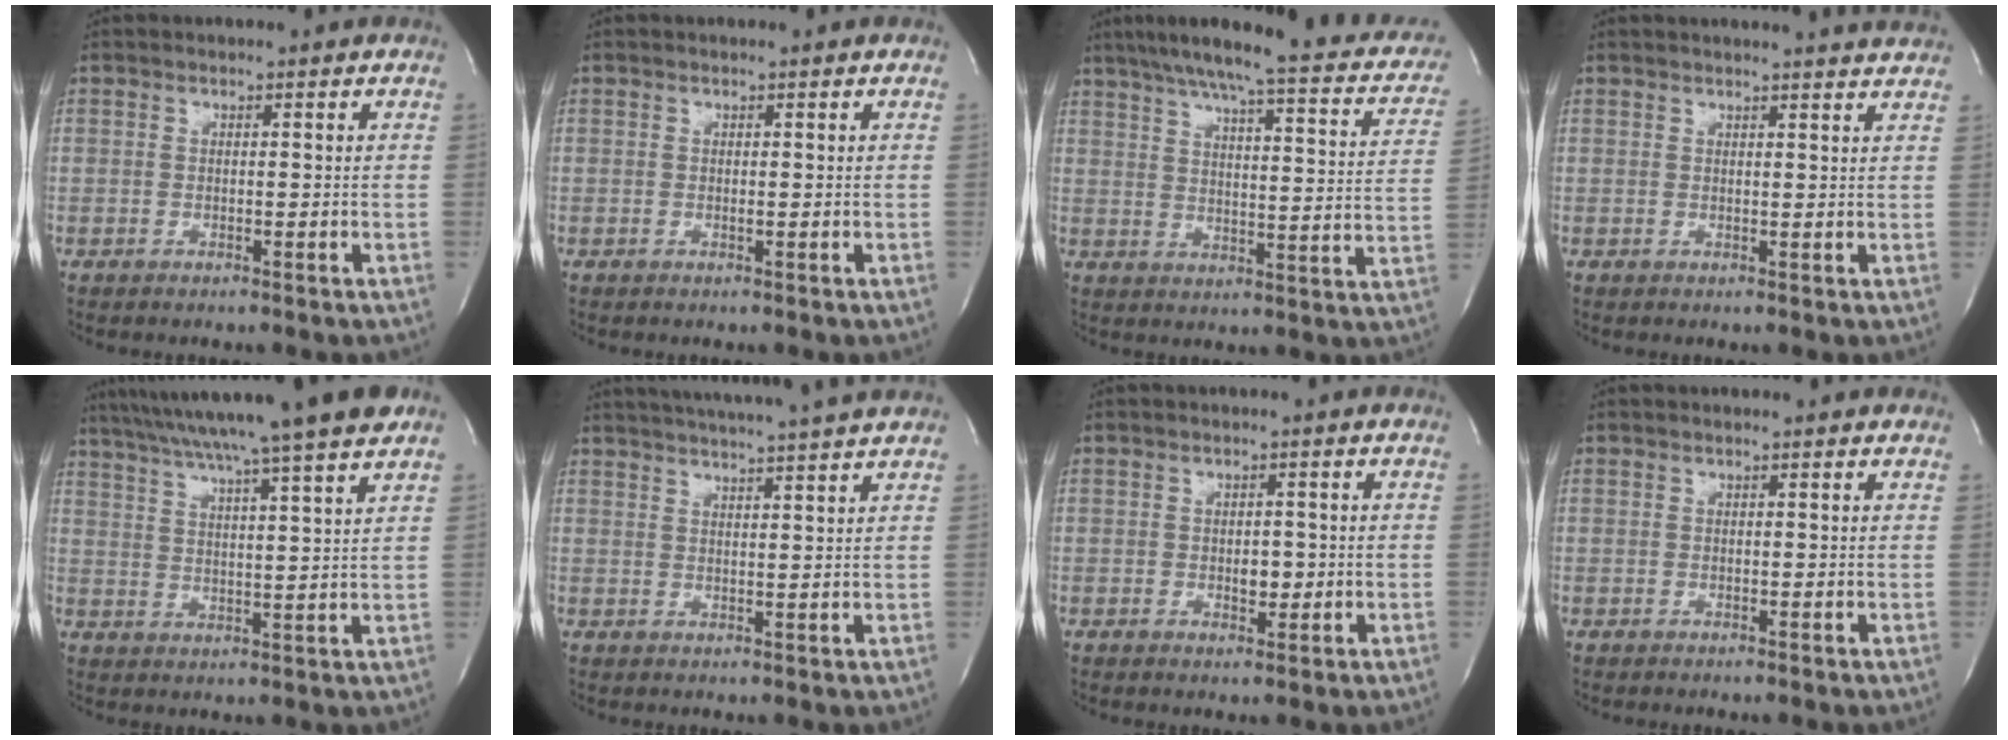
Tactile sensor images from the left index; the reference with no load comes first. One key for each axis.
{"total": 0.0}
{"total": 24.2, "fx": 19.7, "fy": 4.0, "fz": 13.4, "tx": -0.189, "ty": -0.003, "tz": 0.235}
{"total": 8.5, "fx": 8.1, "fy": -0.4, "fz": 2.4, "tx": -0.034, "ty": -0.007, "tz": 0.078}
{"total": 19.2, "fx": 15.8, "fy": -1.3, "fz": 10.8, "tx": -0.189, "ty": 0.004, "tz": 0.225}
{"total": 14.1, "fx": 12.6, "fy": -0.9, "fz": 6.2, "tx": -0.110, "ty": 0.003, "tz": 0.168}
{"total": 2.2, "fx": -0.3, "fy": 1.3, "fz": 1.7, "tx": -0.022, "ty": 0.000, "tz": -0.003}
{"total": 1.1, "fx": 1.0, "fy": 0.0, "fz": 0.5, "tx": -0.013, "ty": 0.006, "tz": 0.010}